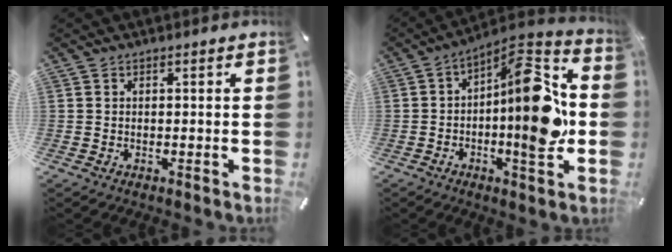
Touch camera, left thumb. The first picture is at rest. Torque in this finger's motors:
{"motor_torque": [1.71, 3.29, 2.06, -0.05, 0.55]}